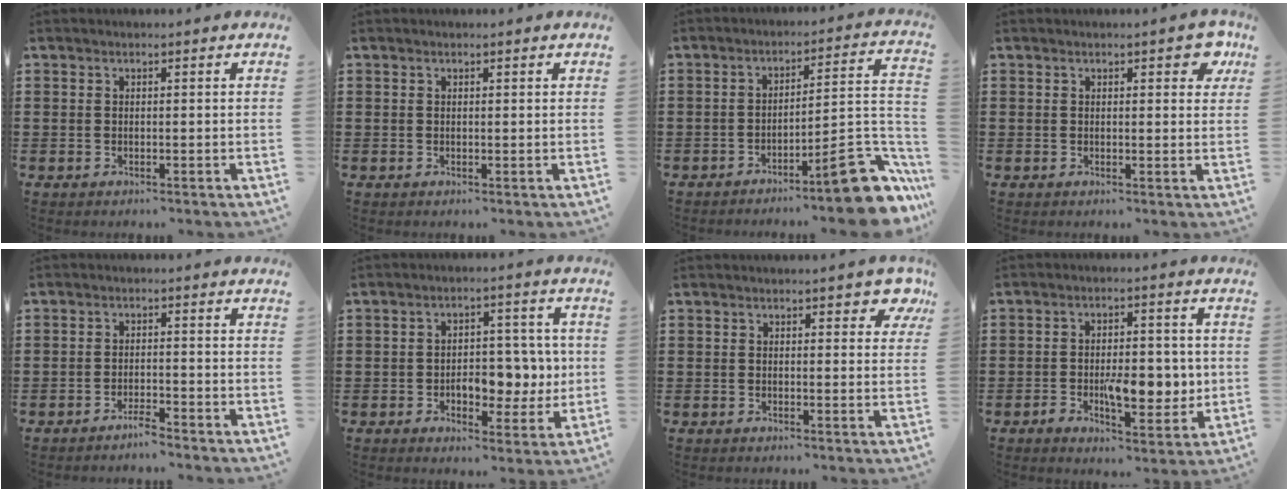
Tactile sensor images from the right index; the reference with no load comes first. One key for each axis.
{"total": 0.0}
{"total": 11.7, "fx": -8.0, "fy": 2.0, "fz": 8.3, "tx": -0.100, "ty": 0.018, "tz": -0.141}
{"total": 3.0, "fx": 1.5, "fy": 1.3, "fz": 2.2, "tx": -0.017, "ty": -0.001, "tz": 0.017}
{"total": 2.0, "fx": -1.9, "fy": 0.1, "fz": 0.6, "tx": -0.014, "ty": 0.001, "tz": -0.037}
{"total": 7.5, "fx": -1.0, "fy": 5.0, "fz": 5.5, "tx": -0.074, "ty": 0.004, "tz": -0.024}
{"total": 2.8, "fx": 1.9, "fy": 1.2, "fz": 1.7, "tx": -0.008, "ty": -0.002, "tz": 0.026}
{"total": 8.5, "fx": -1.6, "fy": 4.3, "fz": 7.2, "tx": -0.103, "ty": 0.002, "tz": -0.031}